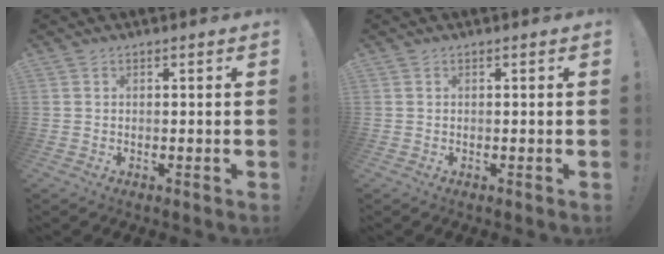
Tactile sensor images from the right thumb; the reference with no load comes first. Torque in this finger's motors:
{"motor_torque": [0.00, 0.00, -0.06, 0.06, 0.01]}